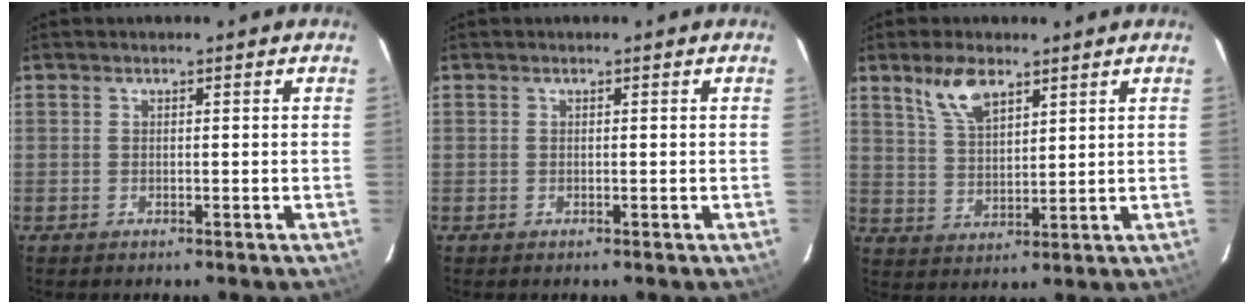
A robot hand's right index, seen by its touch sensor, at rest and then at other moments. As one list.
[{"total": 0.0}, {"total": 7.5, "force": [4.9, 3.1, 4.7], "torque": [-0.088, 0.009, 0.102]}]